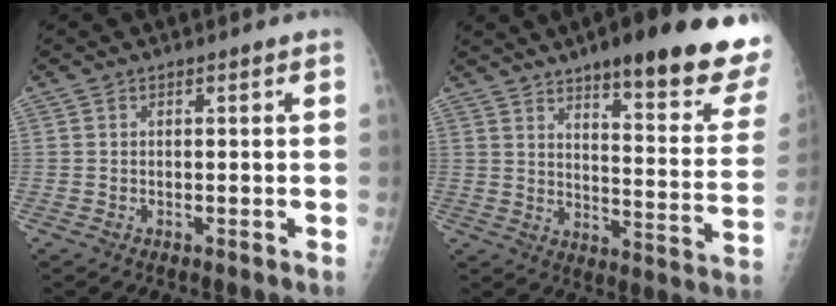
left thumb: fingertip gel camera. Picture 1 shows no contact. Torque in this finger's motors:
{"motor_torque": [0.64, 0.56, 1.51, -1.27, 0.26]}